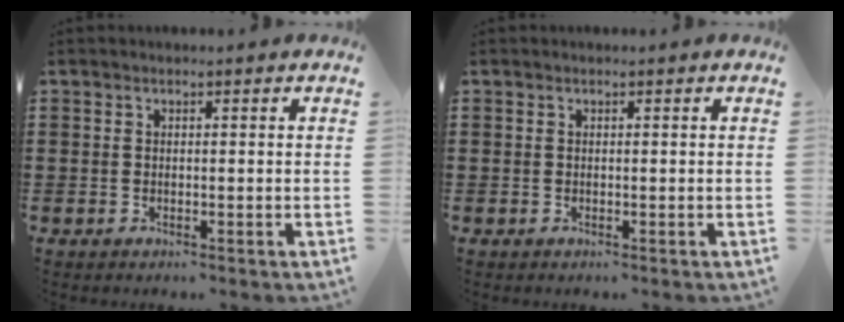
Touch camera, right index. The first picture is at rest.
{"total": 0.0}